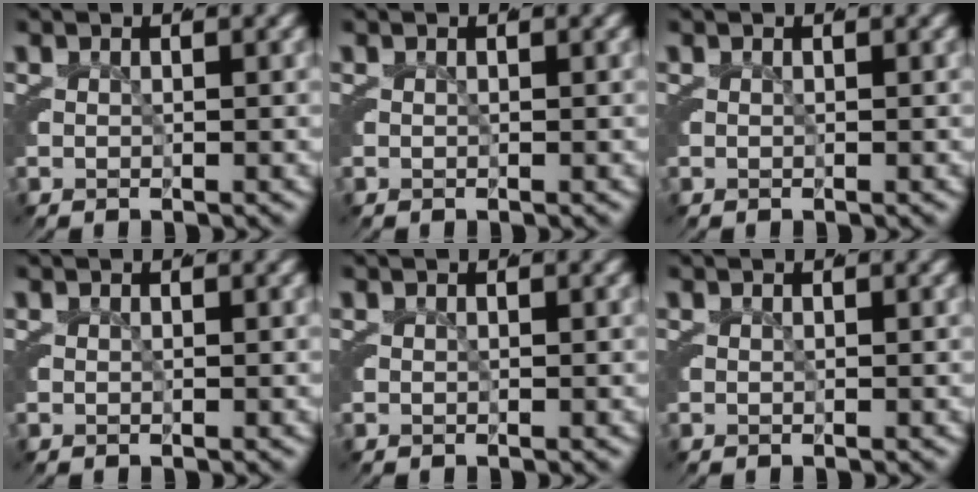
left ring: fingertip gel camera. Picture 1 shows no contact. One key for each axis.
{"total": 0.0}
{"total": 0.0}
{"total": 0.0}
{"total": 0.0}
{"total": 0.0}